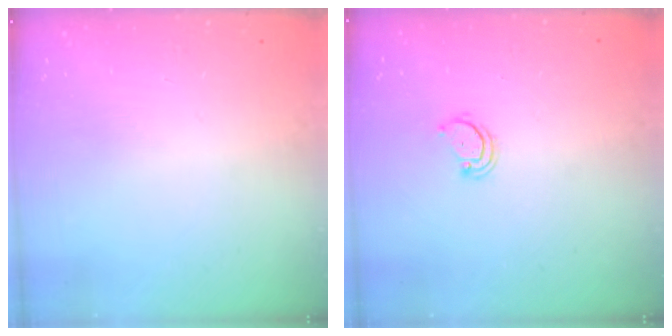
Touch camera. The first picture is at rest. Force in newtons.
{"total": 2.9, "press": 2.9, "slide": 0.2}